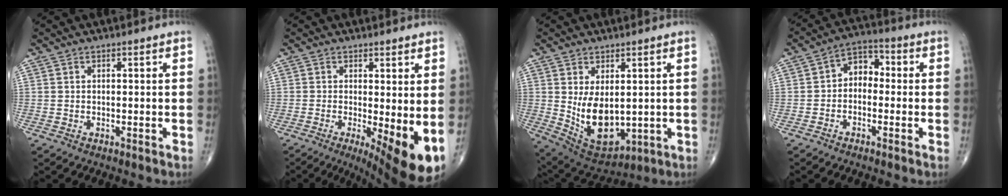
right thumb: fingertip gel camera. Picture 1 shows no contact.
{"total": 10.6, "force": [-1.6, 3.2, 10.0], "torque": [-0.142, -0.023, -0.015]}
{"total": 11.9, "force": [0.4, 6.8, 9.7], "torque": [-0.142, -0.018, 0.039]}
{"total": 5.9, "force": [-0.6, 4.2, 4.1], "torque": [-0.042, 0.029, -0.028]}